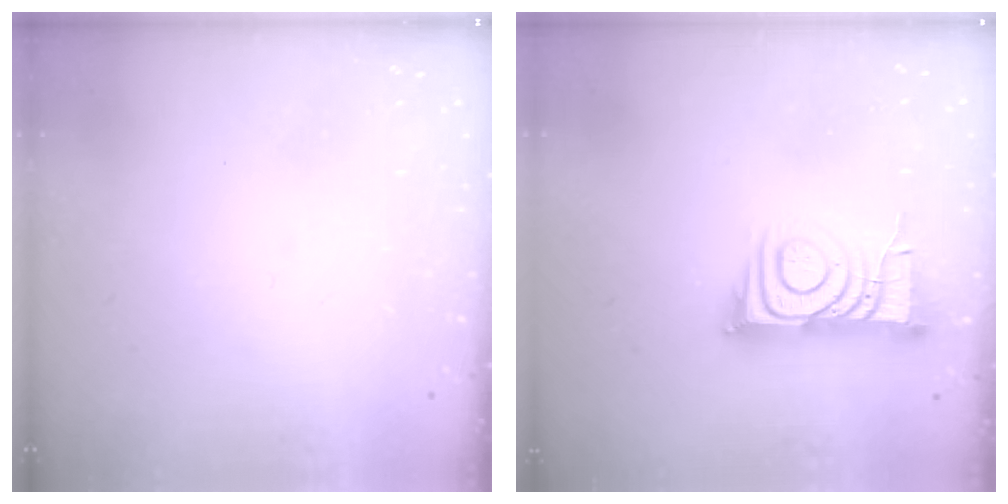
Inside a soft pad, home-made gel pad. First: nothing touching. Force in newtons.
{"total": 10.5, "press": 10.4, "slide": 1.3}